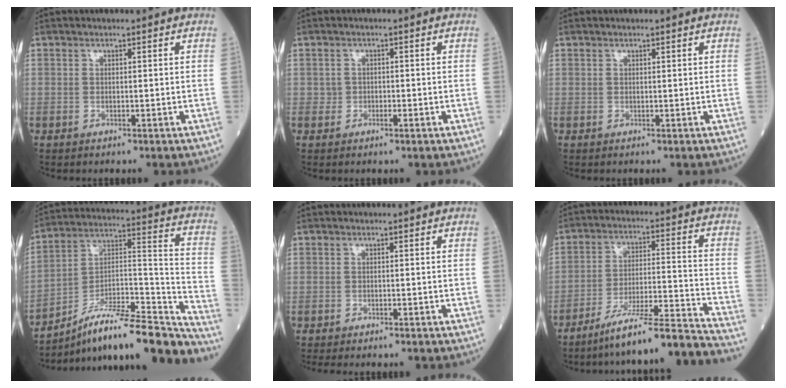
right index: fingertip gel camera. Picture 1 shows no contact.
{"total": 1.0, "force": [-0.3, 0.8, 0.4], "torque": [-0.002, 0.003, -0.005]}
{"total": 0.0}
{"total": 23.7, "force": [-20.1, 3.0, 12.3], "torque": [-0.136, 0.036, -0.316]}
{"total": 4.8, "force": [-4.2, 0.3, 2.4], "torque": [-0.026, -0.008, -0.058]}
{"total": 17.0, "force": [-15.5, -2.4, 6.6], "torque": [-0.094, 0.004, -0.247]}